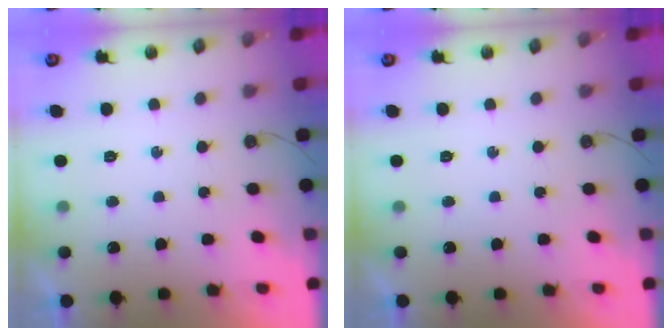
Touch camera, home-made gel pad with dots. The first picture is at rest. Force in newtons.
{"total": 0.0}